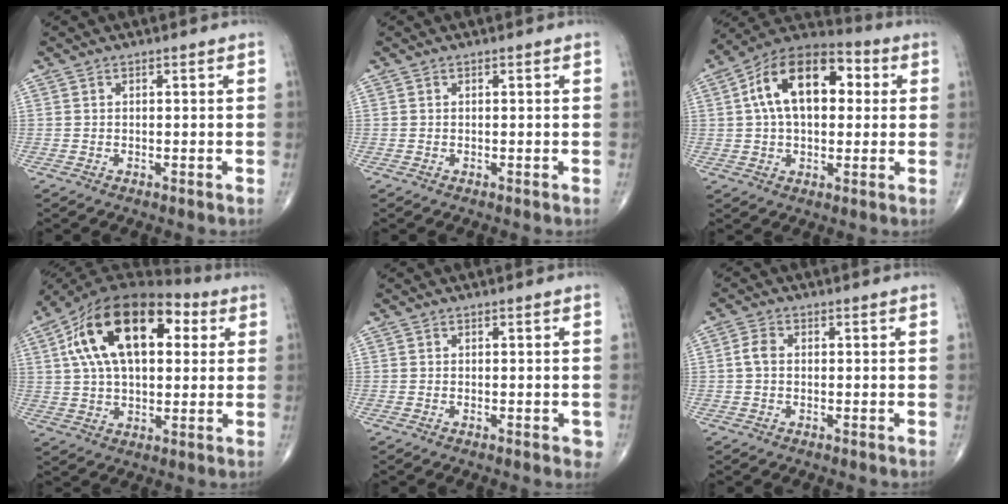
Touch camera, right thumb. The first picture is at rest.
{"total": 0.0}
{"total": 17.7, "force": [3.6, 10.4, 13.9], "torque": [-0.207, 0.026, 0.050]}
{"total": 22.5, "force": [6.5, 12.3, 17.6], "torque": [-0.295, 0.023, 0.100]}
{"total": 1.7, "force": [-0.5, 0.8, 1.4], "torque": [-0.011, 0.000, -0.006]}
{"total": 2.7, "force": [0.0, 1.9, 1.9], "torque": [-0.039, 0.006, -0.005]}